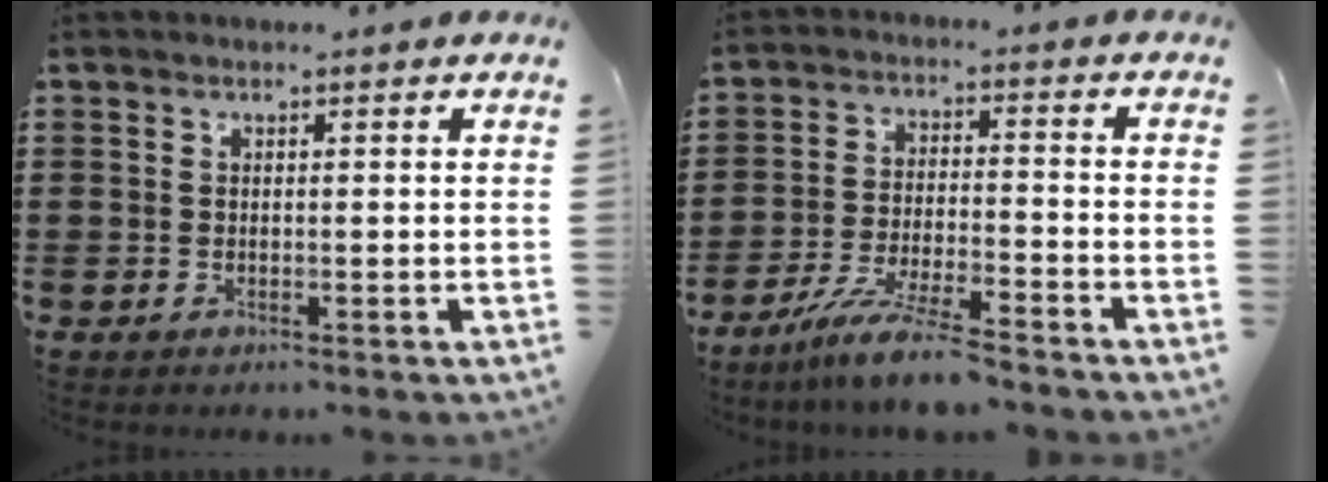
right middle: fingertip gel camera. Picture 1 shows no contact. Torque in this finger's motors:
{"motor_torque": [0.71, 0.00, 0.50, 0.06]}